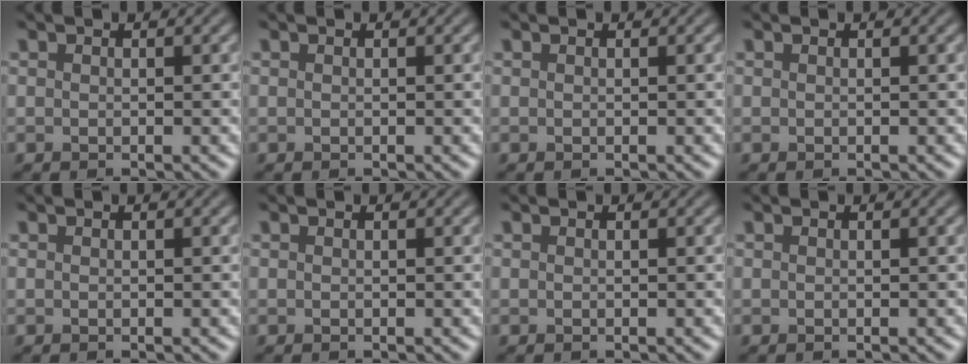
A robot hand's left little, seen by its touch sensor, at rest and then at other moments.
{"total": 0.0}
{"total": 0.0}
{"total": 0.0}
{"total": 0.0}
{"total": 0.0}
{"total": 0.0}
{"total": 0.0}